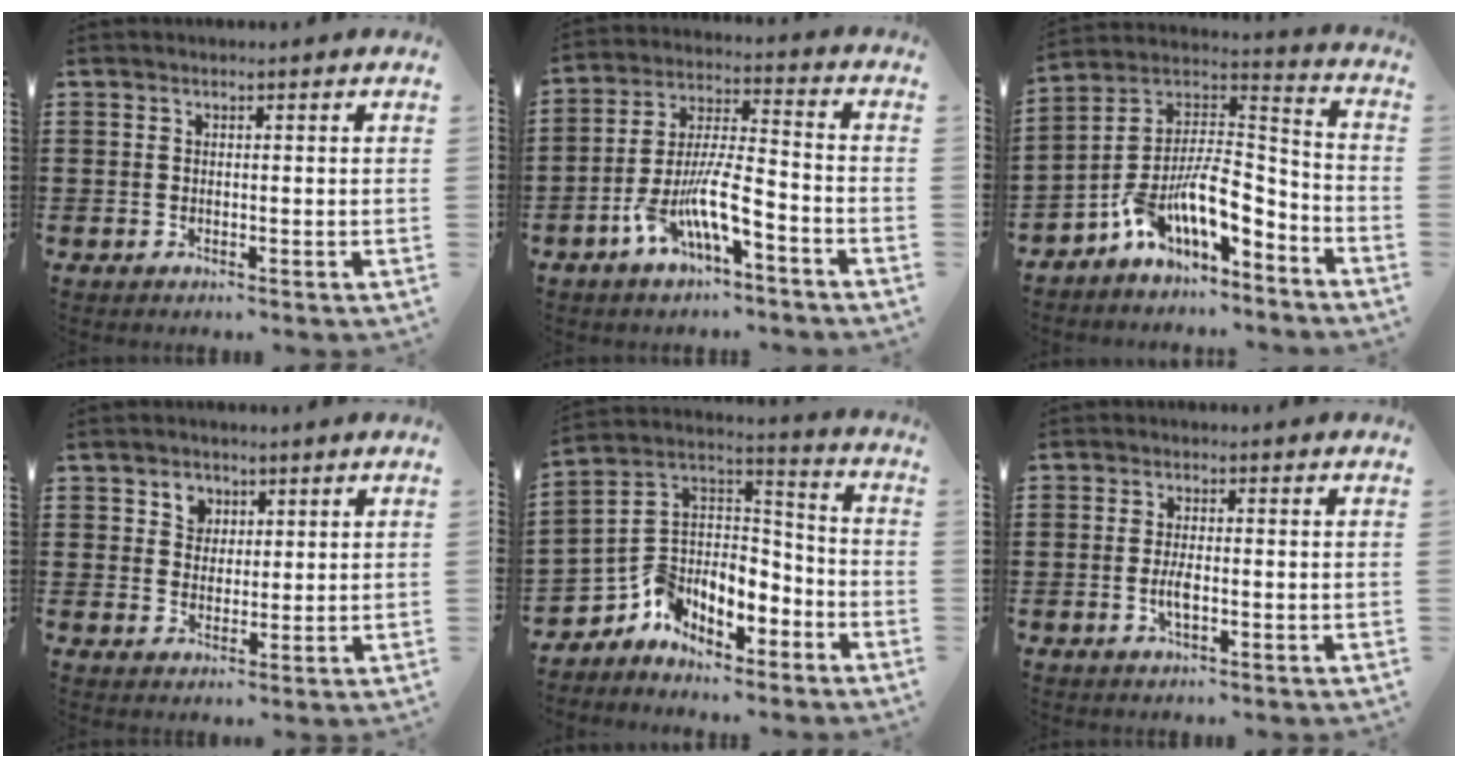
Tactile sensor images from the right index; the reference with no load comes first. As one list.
[{"total": 10.1, "force": [-5.4, 2.9, 8.1], "torque": [-0.162, 0.004, -0.098]}, {"total": 10.2, "force": [-5.7, 4.5, 7.2], "torque": [-0.159, -0.010, -0.114]}, {"total": 3.1, "force": [1.6, 2.5, 0.6], "torque": [-0.016, 0.008, 0.027]}, {"total": 5.7, "force": [-3.5, 4.1, 2.0], "torque": [-0.059, -0.016, -0.072]}, {"total": 2.7, "force": [-0.7, 0.9, 2.5], "torque": [-0.054, -0.003, -0.016]}]